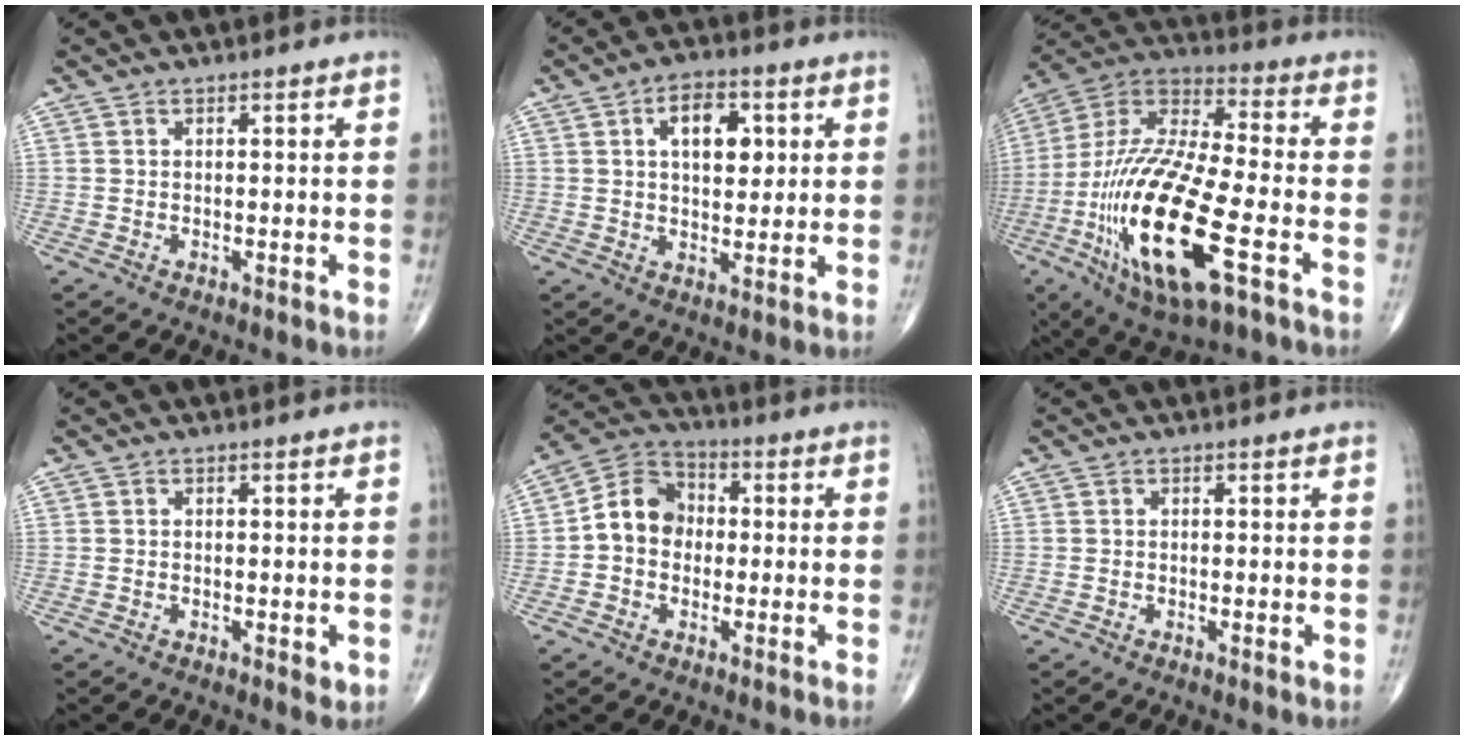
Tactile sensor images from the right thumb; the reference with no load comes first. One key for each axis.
{"total": 8.8, "fx": 2.6, "fy": 5.1, "fz": 6.7, "tx": -0.071, "ty": -0.006, "tz": 0.039}
{"total": 26.4, "fx": -8.1, "fy": 8.3, "fz": 23.7, "tx": -0.529, "ty": 0.002, "tz": -0.140}
{"total": 1.6, "fx": -0.4, "fy": 0.7, "fz": 1.4, "tx": -0.017, "ty": -0.003, "tz": -0.007}
{"total": 9.2, "fx": -0.4, "fy": 7.6, "fz": 5.2, "tx": -0.073, "ty": 0.034, "tz": -0.023}
{"total": 0.8, "fx": -0.1, "fy": 0.2, "fz": 0.8, "tx": -0.018, "ty": -0.004, "tz": -0.005}